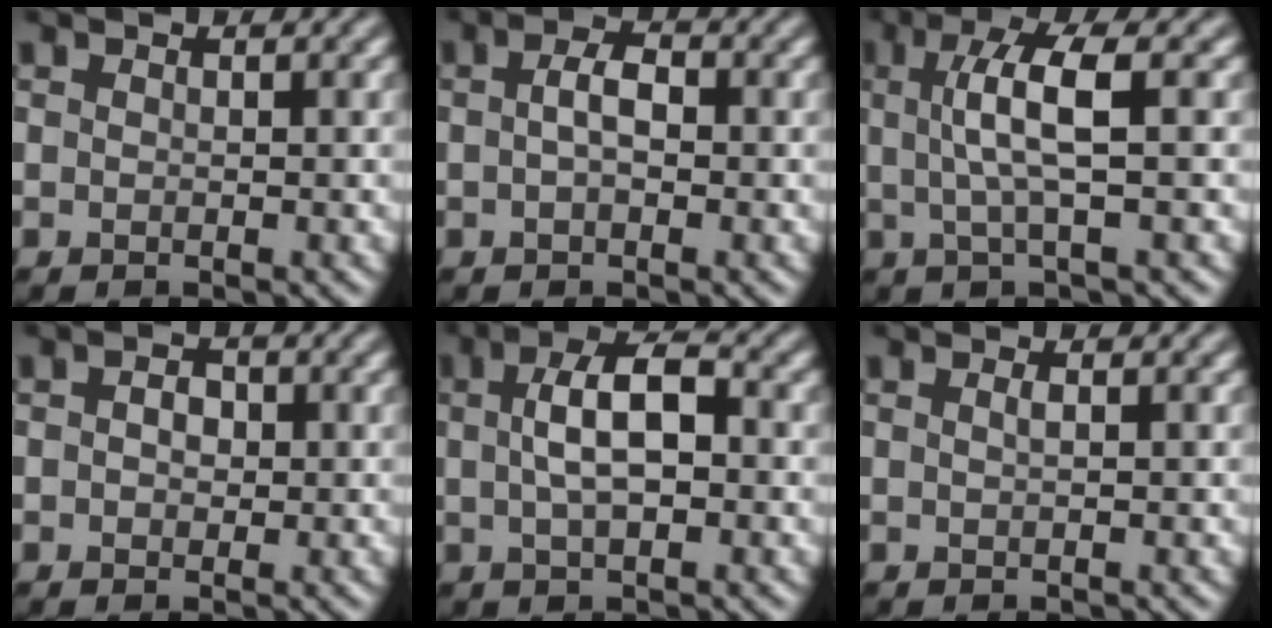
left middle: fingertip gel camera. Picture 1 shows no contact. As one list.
[{"total": 2.4, "force": [0.1, 1.1, 2.1], "torque": [-0.039, 0.004, -0.002]}, {"total": 4.7, "force": [0.7, 0.9, 4.6], "torque": [-0.088, 0.005, 0.013]}, {"total": 1.8, "force": [0.3, 1.4, 1.2], "torque": [-0.017, 0.004, -0.002]}, {"total": 5.1, "force": [0.6, 2.0, 4.7], "torque": [-0.078, 0.010, 0.005]}, {"total": 0.7, "force": [0.2, 0.2, 0.6], "torque": [-0.009, 0.004, 0.002]}]